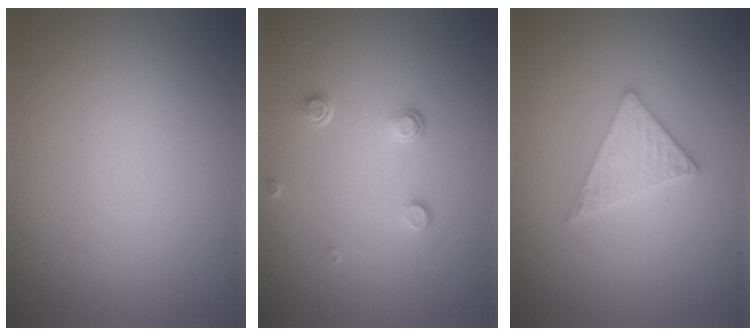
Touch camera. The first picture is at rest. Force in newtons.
{"total": 1.4, "press": 0.8, "slide": 1.2}
{"total": 2.6, "press": 2.6, "slide": 0.3}